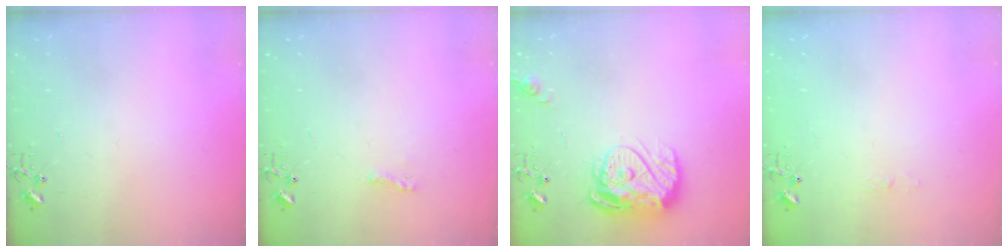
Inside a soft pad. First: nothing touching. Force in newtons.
{"total": 5.5, "press": 5.5, "slide": 0.7}
{"total": 14.4, "press": 14.4, "slide": 1.3}
{"total": 3.6, "press": 3.6, "slide": 0.4}